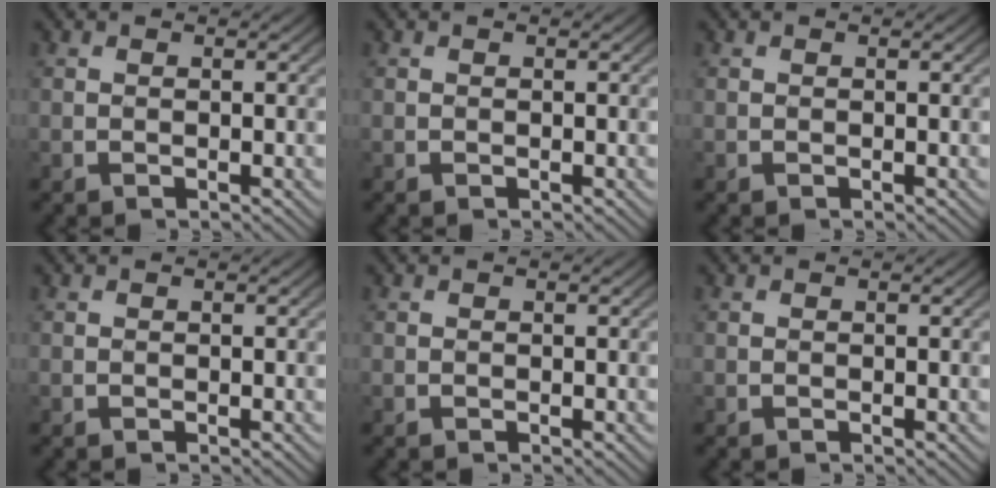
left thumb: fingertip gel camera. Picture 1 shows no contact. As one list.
[{"total": 0.0}, {"total": 0.0}, {"total": 0.0}, {"total": 0.0}, {"total": 0.0}]